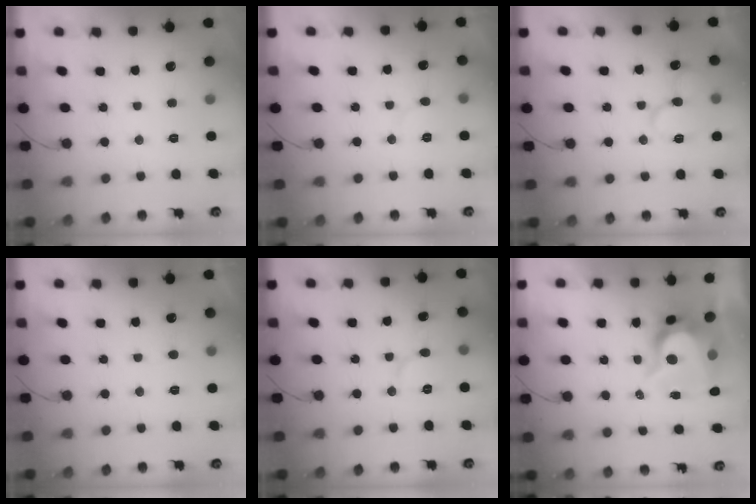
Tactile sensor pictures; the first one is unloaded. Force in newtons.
{"total": 5.3, "press": 5.2, "slide": 0.6}
{"total": 11.8, "press": 11.7, "slide": 1.4}
{"total": 4.1, "press": 4.1, "slide": 0.4}
{"total": 5.8, "press": 5.8, "slide": 0.4}
{"total": 10.4, "press": 10.3, "slide": 1.0}